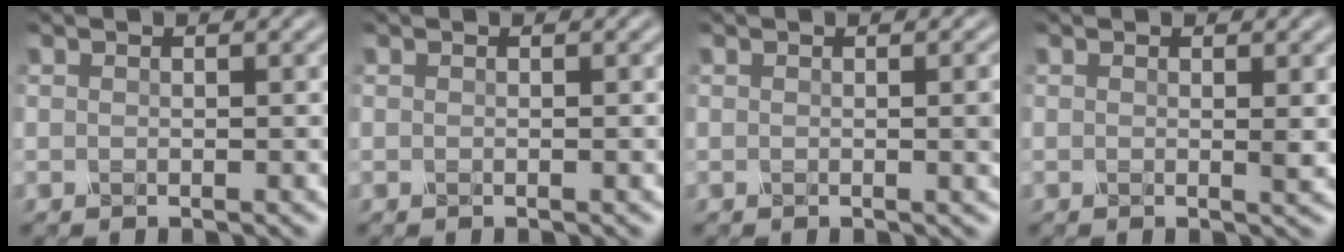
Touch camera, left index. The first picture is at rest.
{"total": 0.0}
{"total": 1.4, "force": [0.1, 0.3, 1.4], "torque": [-0.020, -0.001, 0.002]}
{"total": 0.8, "force": [0.5, 0.0, 0.6], "torque": [-0.010, -0.002, 0.008]}